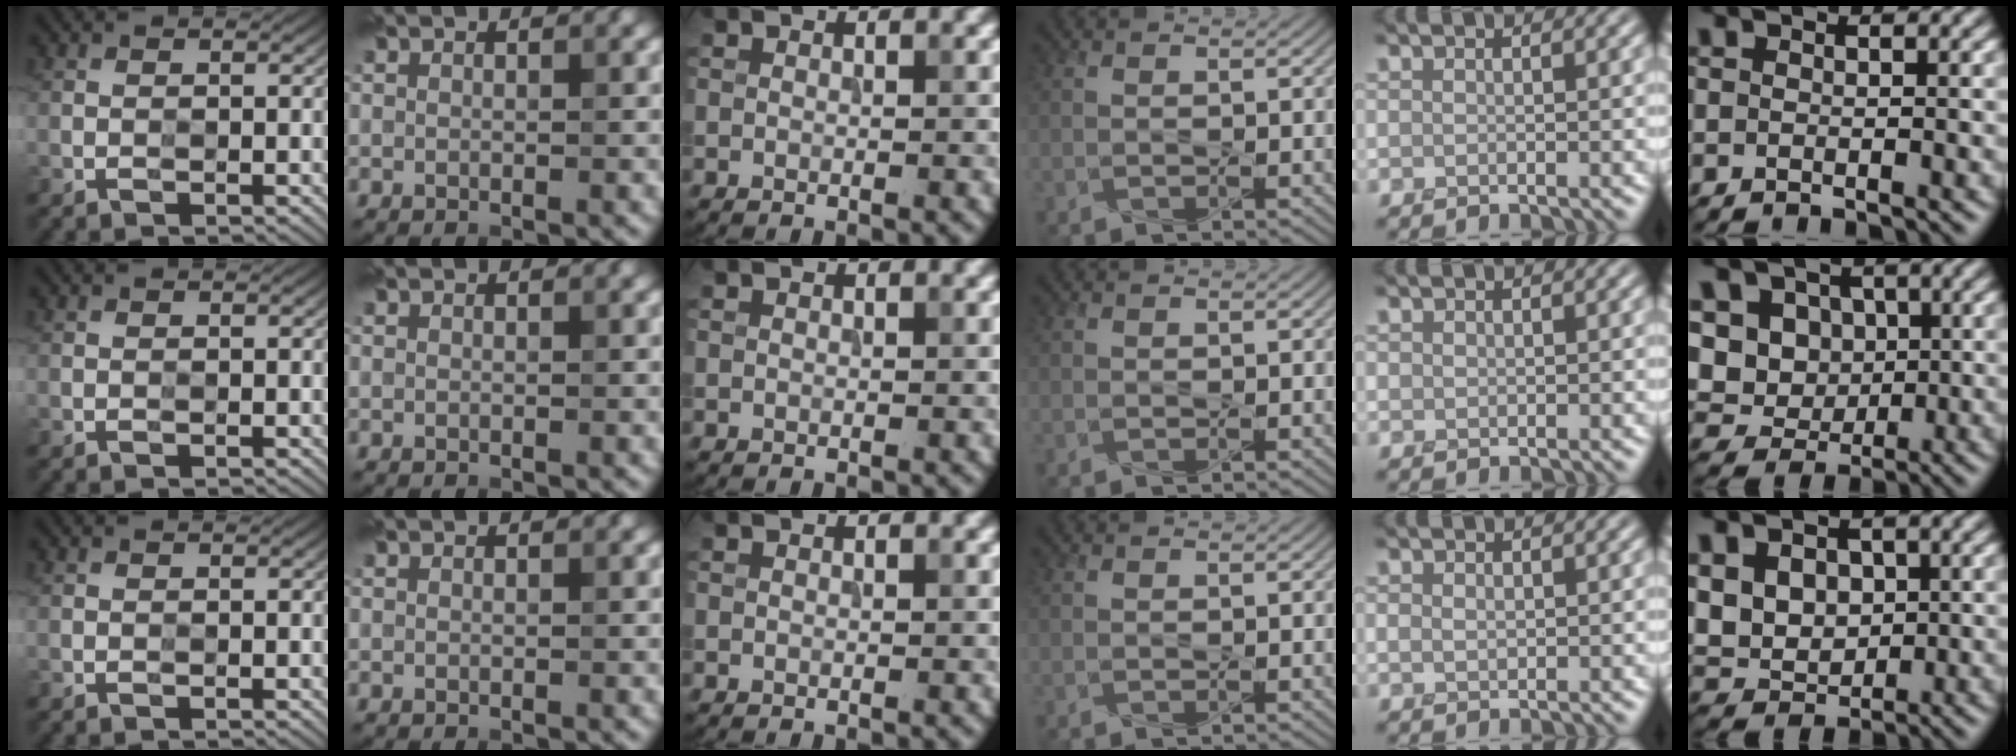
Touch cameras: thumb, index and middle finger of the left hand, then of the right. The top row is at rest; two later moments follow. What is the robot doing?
{"motion": "press", "object": "gel pad"}